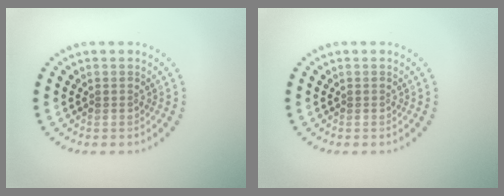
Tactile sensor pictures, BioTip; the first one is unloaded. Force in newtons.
{"total": 0.0}